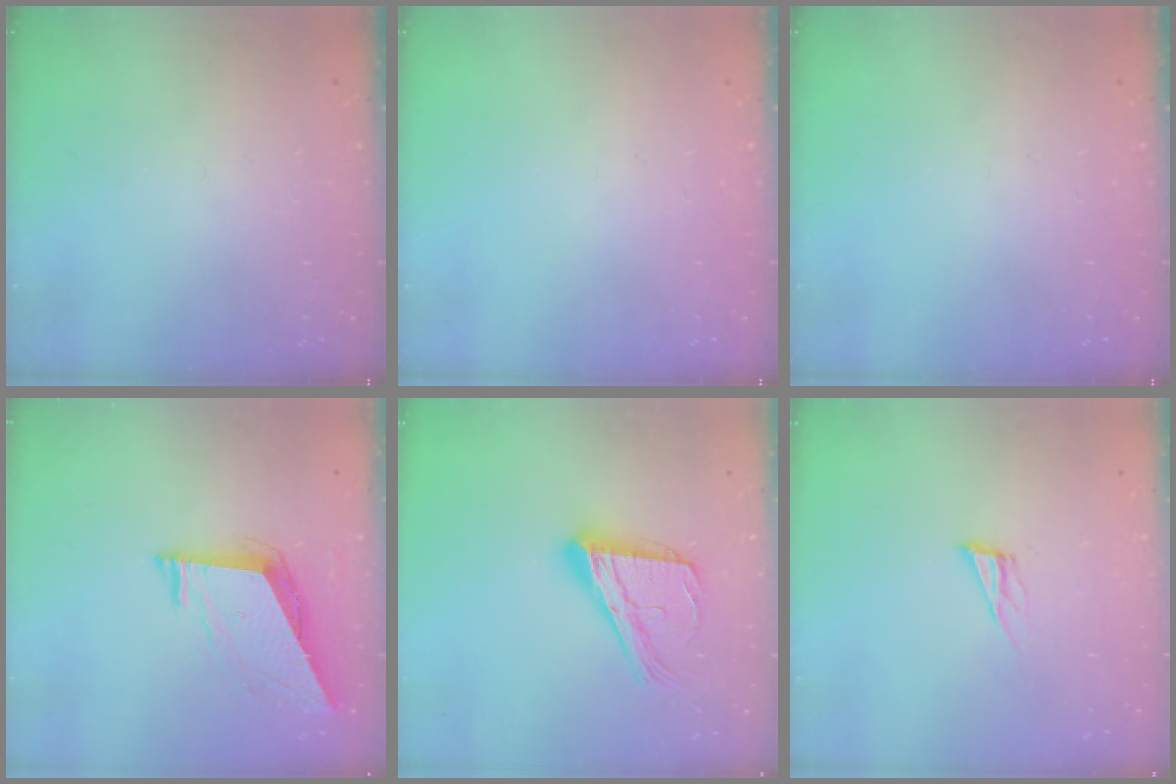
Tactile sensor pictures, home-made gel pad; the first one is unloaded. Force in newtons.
{"total": 0.0}
{"total": 0.0}
{"total": 7.5, "press": 7.5, "slide": 0.5}
{"total": 17.9, "press": 17.8, "slide": 1.9}
{"total": 8.4, "press": 8.0, "slide": 2.2}